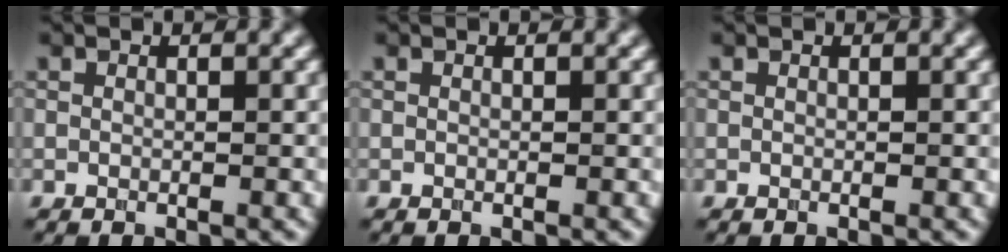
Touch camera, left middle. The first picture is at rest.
{"total": 0.0}
{"total": 0.0}